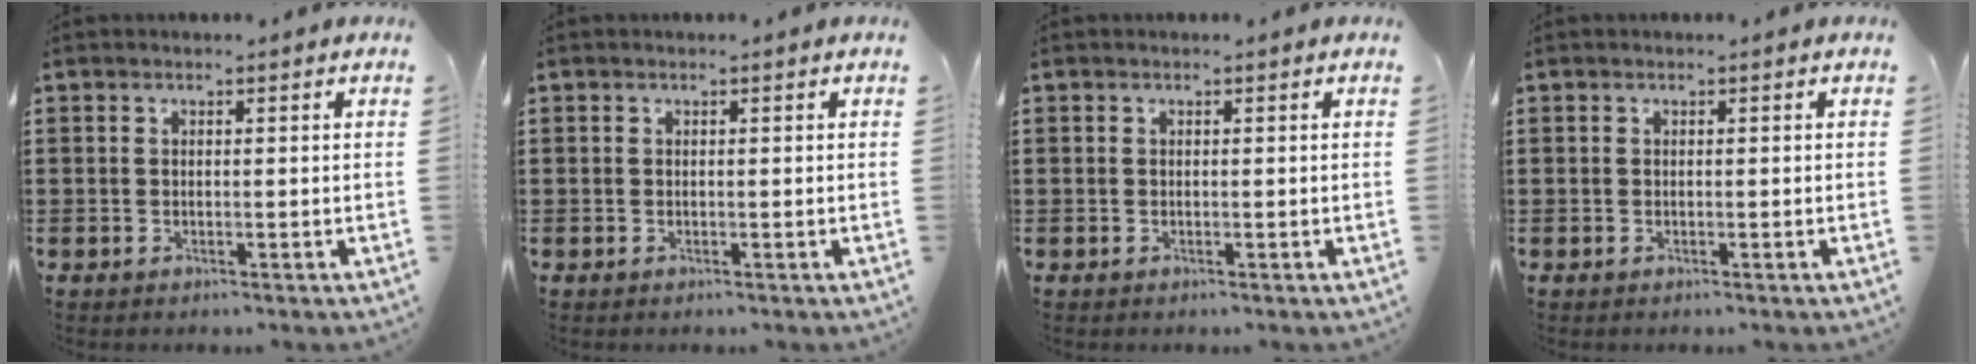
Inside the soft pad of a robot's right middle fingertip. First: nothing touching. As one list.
[{"total": 0.0}, {"total": 0.0}, {"total": 0.0}]